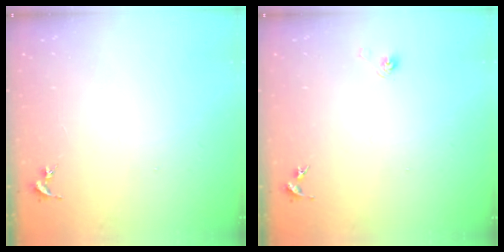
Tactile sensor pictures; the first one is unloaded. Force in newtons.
{"total": 2.9, "press": 2.6, "slide": 1.4}